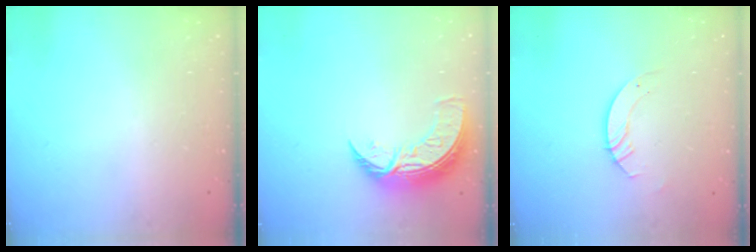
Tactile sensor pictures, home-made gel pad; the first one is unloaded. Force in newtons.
{"total": 9.7, "press": 9.7, "slide": 0.8}
{"total": 3.5, "press": 3.5, "slide": 0.4}